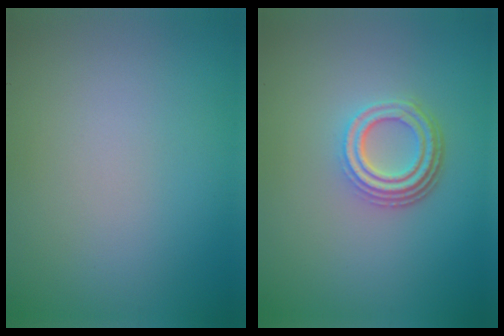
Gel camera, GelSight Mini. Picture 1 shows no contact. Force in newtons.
{"total": 4.1, "press": 3.1, "slide": 2.7}